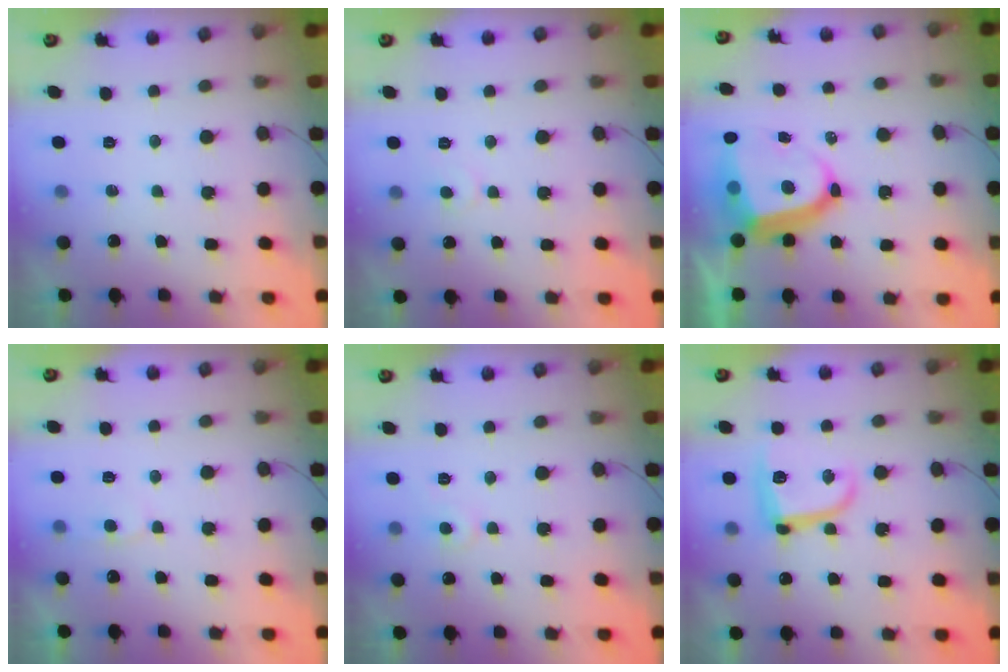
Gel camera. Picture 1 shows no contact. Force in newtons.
{"total": 4.2, "press": 4.2, "slide": 0.5}
{"total": 14.3, "press": 14.2, "slide": 1.6}
{"total": 4.9, "press": 4.8, "slide": 0.6}
{"total": 4.8, "press": 4.7, "slide": 0.5}
{"total": 10.1, "press": 10.1, "slide": 0.4}